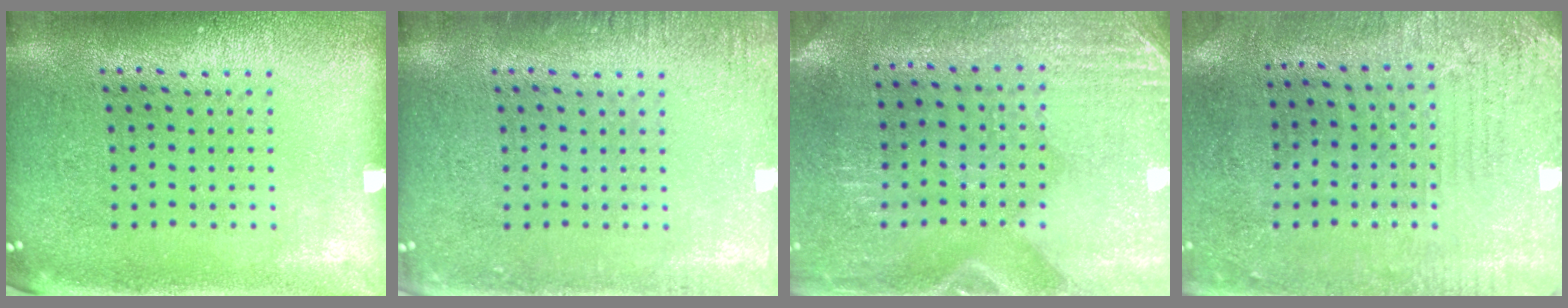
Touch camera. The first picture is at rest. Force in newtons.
{"total": 1.5, "press": 1.4, "slide": 0.2}
{"total": 2.9, "press": 2.5, "slide": 1.3}
{"total": 2.9, "press": 2.4, "slide": 1.6}